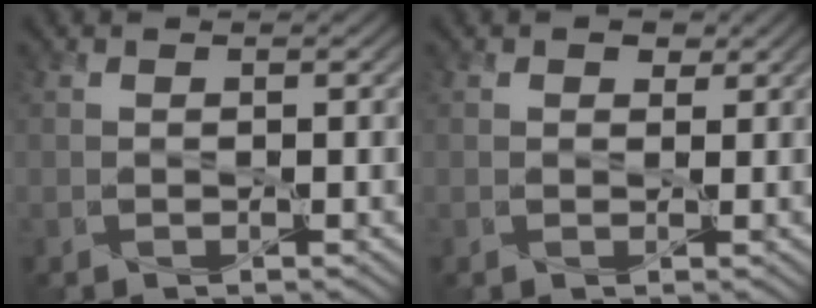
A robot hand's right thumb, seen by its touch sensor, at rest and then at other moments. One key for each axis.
{"total": 1.3, "fx": 0.8, "fy": 0.9, "fz": 0.6, "tx": -0.009, "ty": -0.003, "tz": 0.012}